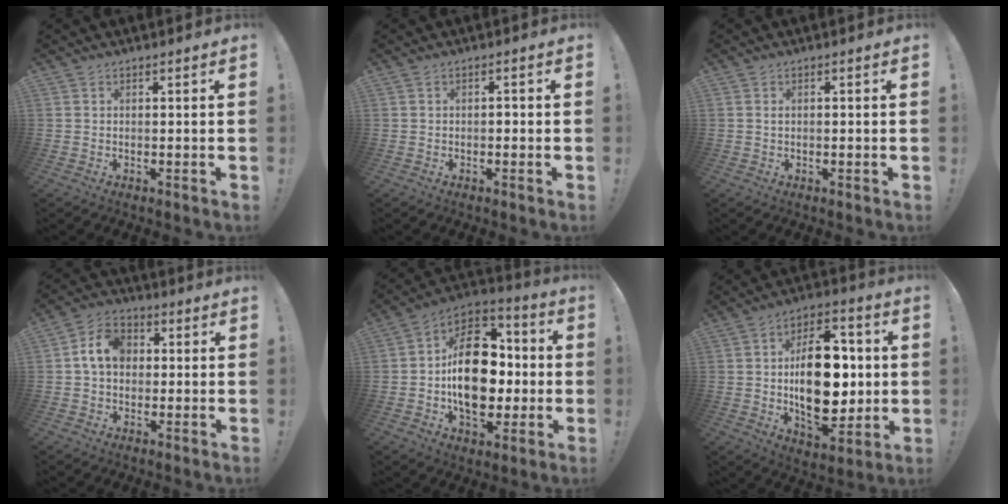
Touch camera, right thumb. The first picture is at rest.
{"total": 1.2, "force": [-0.9, 0.6, 0.4], "torque": [-0.009, 0.003, -0.018]}
{"total": 0.7, "force": [-0.3, 0.1, 0.6], "torque": [-0.013, 0.002, -0.005]}
{"total": 9.4, "force": [1.3, 7.2, 6.0], "torque": [-0.106, 0.024, 0.031]}
{"total": 22.4, "force": [-1.4, 15.1, 16.5], "torque": [-0.262, 0.019, -0.013]}
{"total": 21.9, "force": [0.2, 12.9, 17.7], "torque": [-0.269, -0.007, 0.009]}